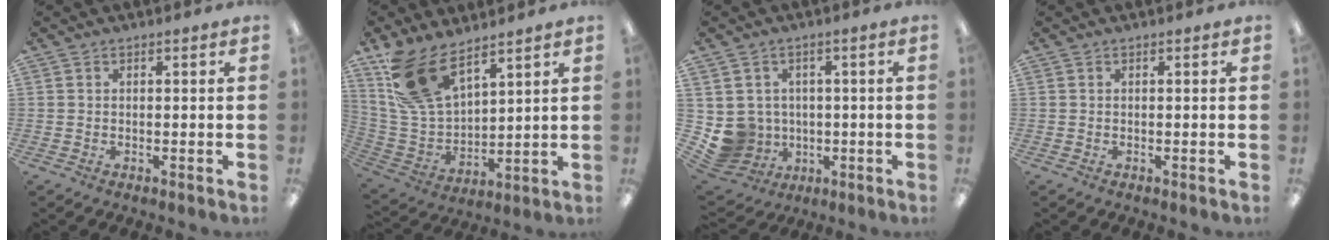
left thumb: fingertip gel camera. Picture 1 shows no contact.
{"total": 16.7, "force": [11.1, 8.5, 9.1], "torque": [-0.198, -0.044, 0.212]}
{"total": 7.3, "force": [-0.5, 7.2, 1.1], "torque": [-0.071, -0.003, 0.002]}
{"total": 0.0}